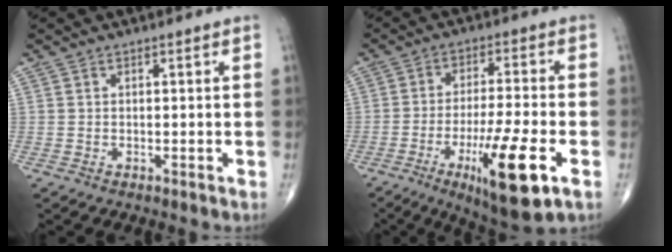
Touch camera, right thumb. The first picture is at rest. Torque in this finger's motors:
{"motor_torque": [2.62, 2.39, 2.00, -0.75, 0.57]}